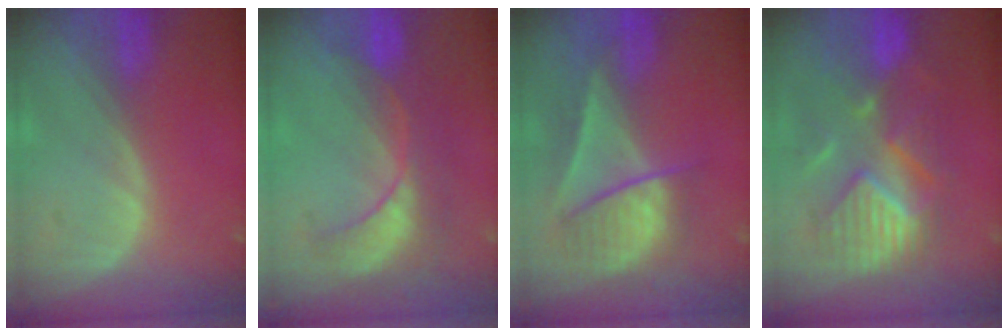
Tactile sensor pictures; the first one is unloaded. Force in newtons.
{"total": 8.7, "press": 7.7, "slide": 4.0}
{"total": 7.8, "press": 7.5, "slide": 2.1}
{"total": 9.6, "press": 9.3, "slide": 2.2}